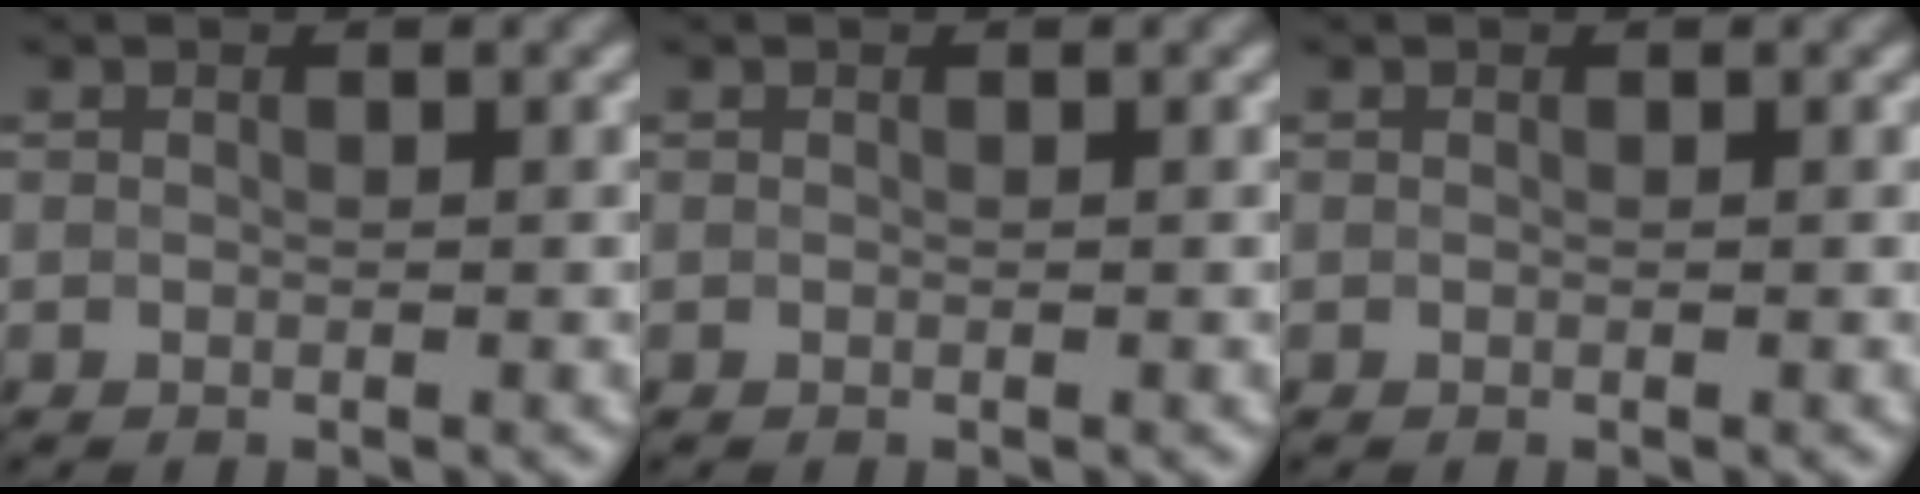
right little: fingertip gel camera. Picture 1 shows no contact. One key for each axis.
{"total": 0.0}
{"total": 0.0}